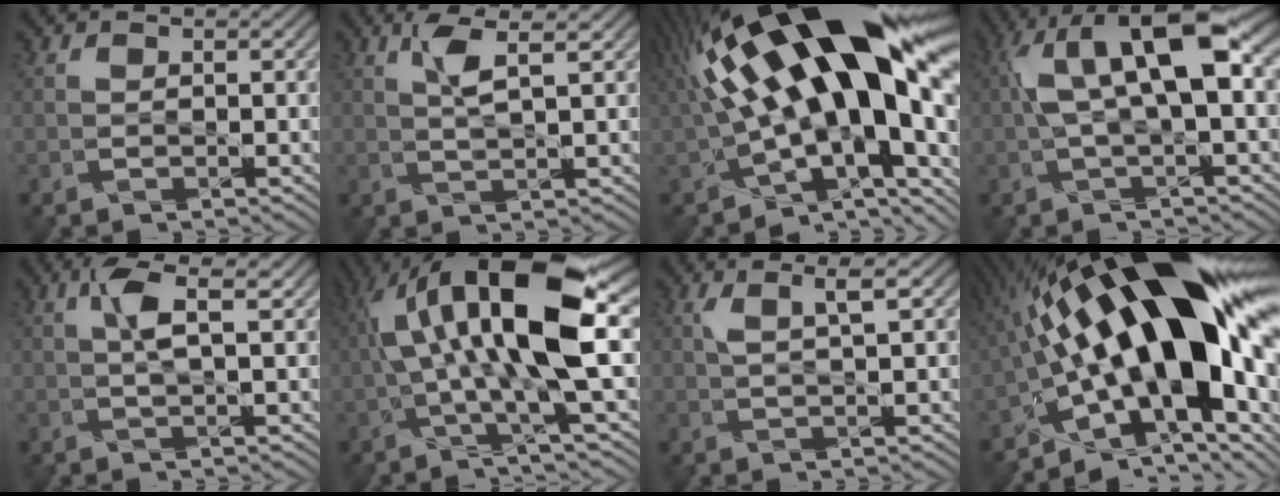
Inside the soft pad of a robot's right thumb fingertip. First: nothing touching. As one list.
[{"total": 2.6, "force": [1.6, -0.1, 2.1], "torque": [-0.048, 0.005, 0.035]}, {"total": 19.8, "force": [4.2, 8.3, 17.5], "torque": [-0.268, 0.014, 0.071]}, {"total": 10.3, "force": [2.1, 3.2, 9.6], "torque": [-0.186, 0.012, 0.039]}, {"total": 2.6, "force": [1.2, 0.1, 2.4], "torque": [-0.051, 0.010, 0.021]}, {"total": 14.1, "force": [2.4, 3.4, 13.4], "torque": [-0.247, 0.014, 0.041]}, {"total": 2.6, "force": [1.4, 0.1, 2.2], "torque": [-0.036, 0.010, 0.025]}, {"total": 20.1, "force": [0.3, 8.5, 18.2], "torque": [-0.290, 0.014, -0.014]}]